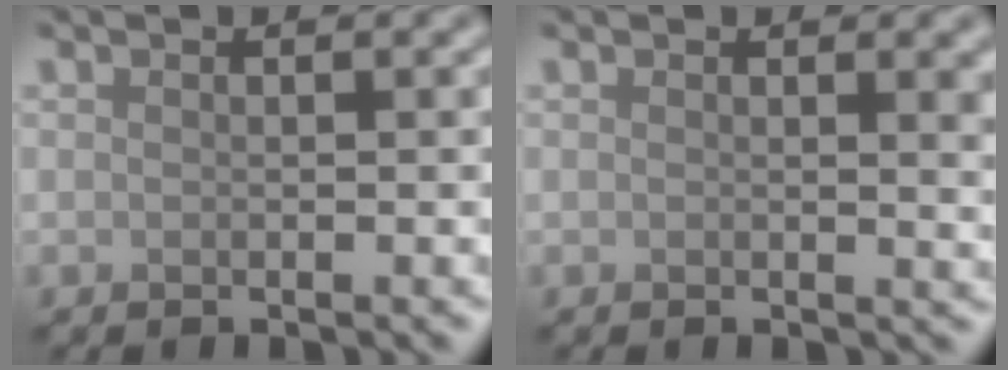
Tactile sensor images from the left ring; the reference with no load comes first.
{"total": 2.6, "force": [0.8, 0.9, 2.3], "torque": [-0.016, 0.000, 0.009]}